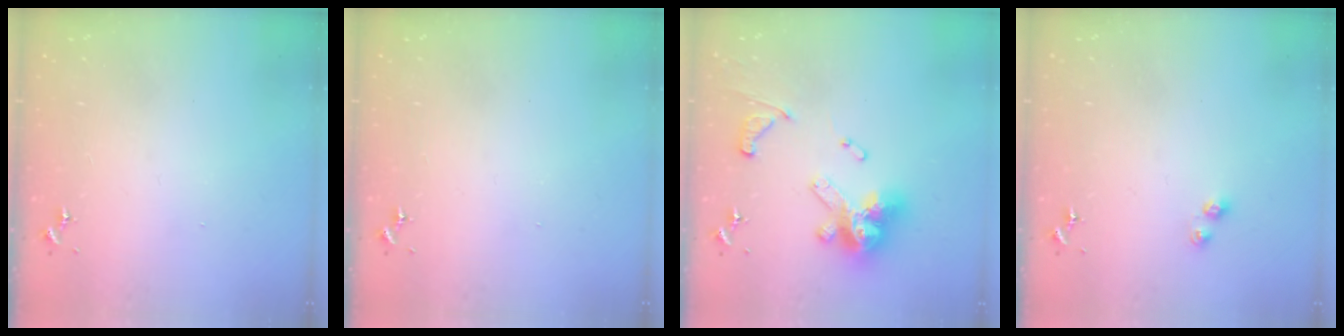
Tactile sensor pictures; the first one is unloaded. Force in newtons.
{"total": 0.0}
{"total": 18.2, "press": 18.0, "slide": 2.1}
{"total": 4.7, "press": 4.7, "slide": 0.3}